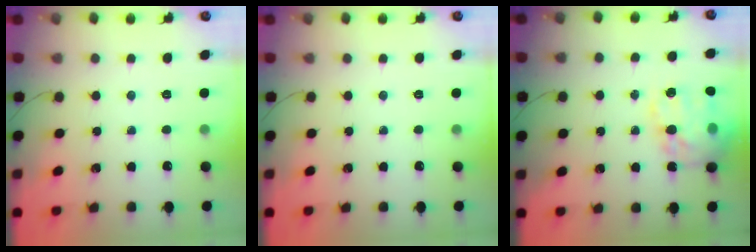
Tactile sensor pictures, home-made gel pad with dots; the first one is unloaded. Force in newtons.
{"total": 0.0}
{"total": 21.0, "press": 20.7, "slide": 3.2}